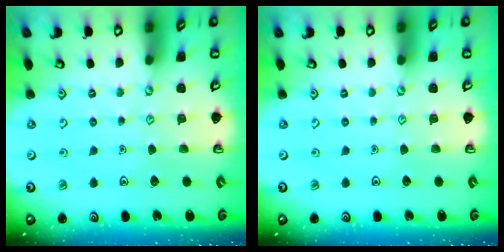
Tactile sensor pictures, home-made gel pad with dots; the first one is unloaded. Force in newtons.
{"total": 0.0}